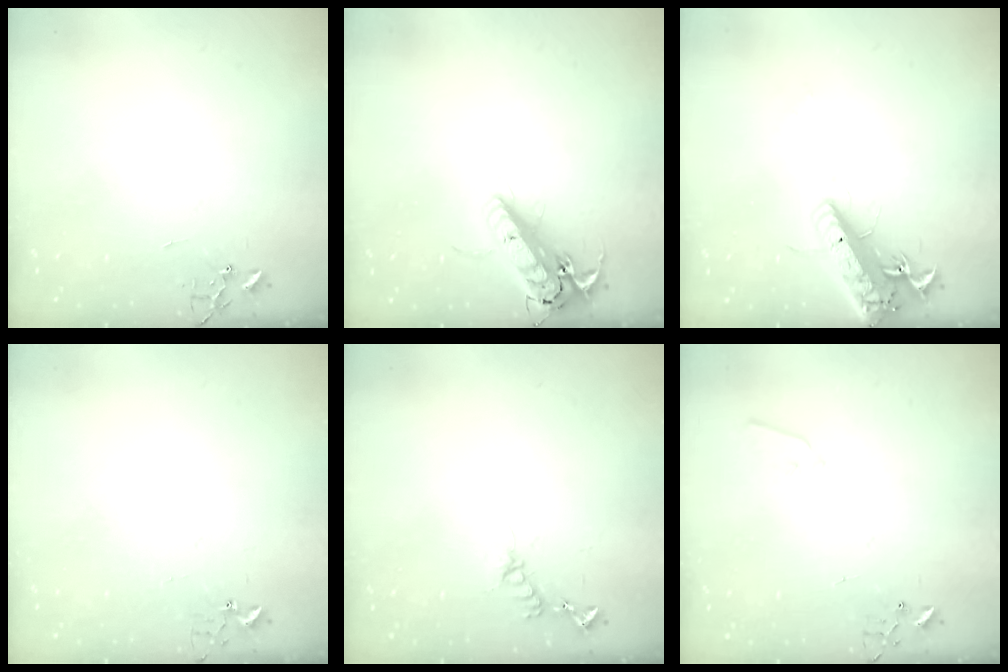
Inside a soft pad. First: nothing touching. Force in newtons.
{"total": 16.5, "press": 16.3, "slide": 3.0}
{"total": 17.2, "press": 16.8, "slide": 3.6}
{"total": 2.7, "press": 2.7, "slide": 0.3}
{"total": 8.7, "press": 8.6, "slide": 0.7}
{"total": 3.6, "press": 3.6, "slide": 0.6}